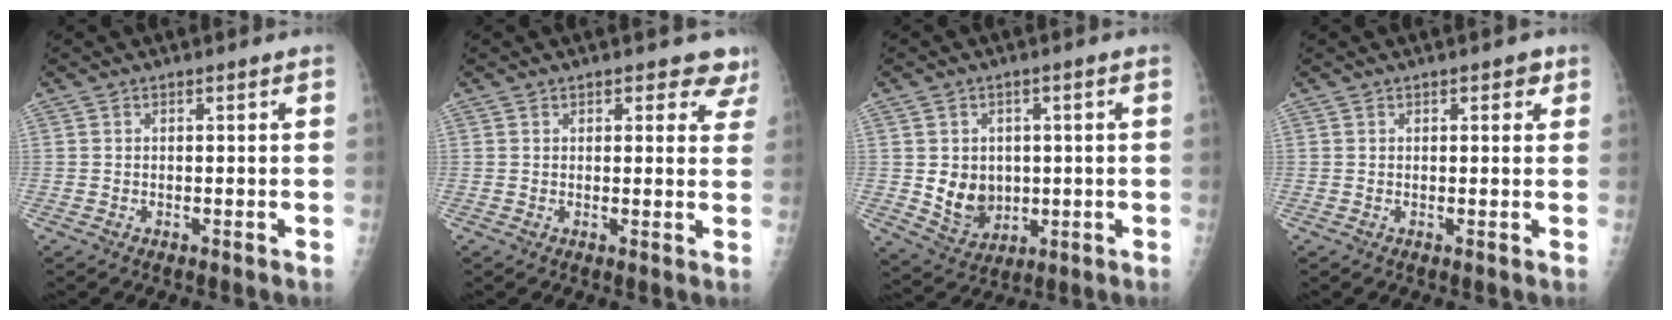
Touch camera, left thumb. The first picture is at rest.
{"total": 5.0, "force": [3.9, 2.6, 1.7], "torque": [0.024, -0.016, 0.033]}
{"total": 8.1, "force": [0.0, 6.7, 4.6], "torque": [-0.042, -0.007, 0.019]}
{"total": 2.1, "force": [1.1, 1.1, 1.4], "torque": [-0.002, -0.001, 0.010]}